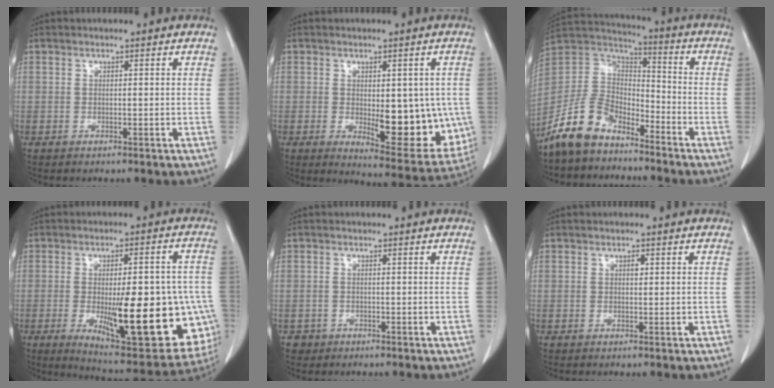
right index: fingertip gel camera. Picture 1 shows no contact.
{"total": 13.1, "force": [-1.4, 5.3, 11.9], "torque": [-0.139, -0.016, -0.002]}
{"total": 11.4, "force": [-8.7, 5.7, 4.7], "torque": [-0.107, 0.024, -0.178]}
{"total": 22.8, "force": [-5.1, 6.7, 21.2], "torque": [-0.228, -0.004, -0.044]}
{"total": 1.6, "force": [-1.0, 1.3, -0.2], "torque": [-0.001, 0.007, -0.019]}
{"total": 0.7, "force": [0.2, 0.4, 0.5], "torque": [-0.010, 0.000, 0.003]}